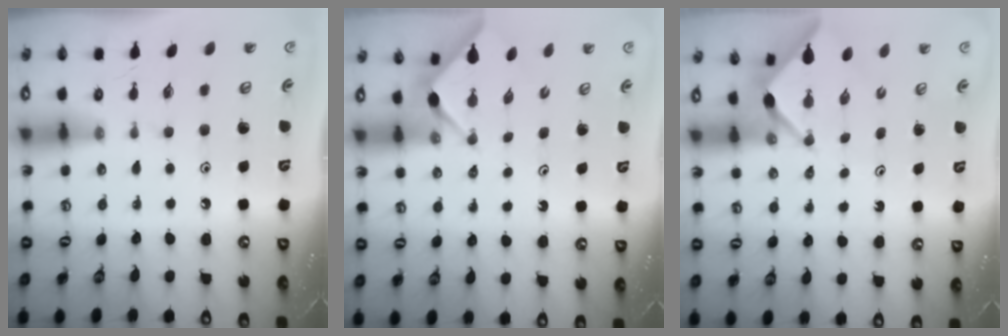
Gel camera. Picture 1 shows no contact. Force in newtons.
{"total": 3.0, "press": 3.0, "slide": 0.4}
{"total": 2.4, "press": 2.4, "slide": 0.3}